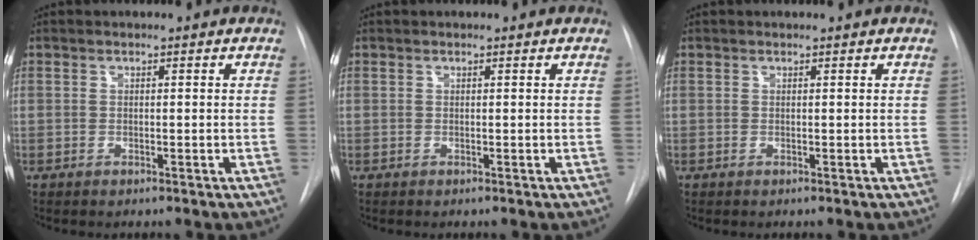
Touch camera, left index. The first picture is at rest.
{"total": 0.0}
{"total": 0.0}